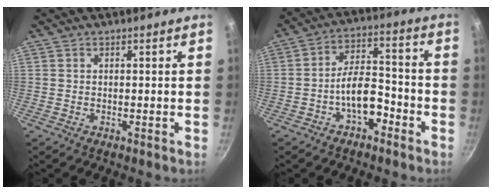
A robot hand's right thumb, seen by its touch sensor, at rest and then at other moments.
{"total": 8.4, "force": [-4.0, 4.4, 6.0], "torque": [-0.074, 0.052, -0.066]}